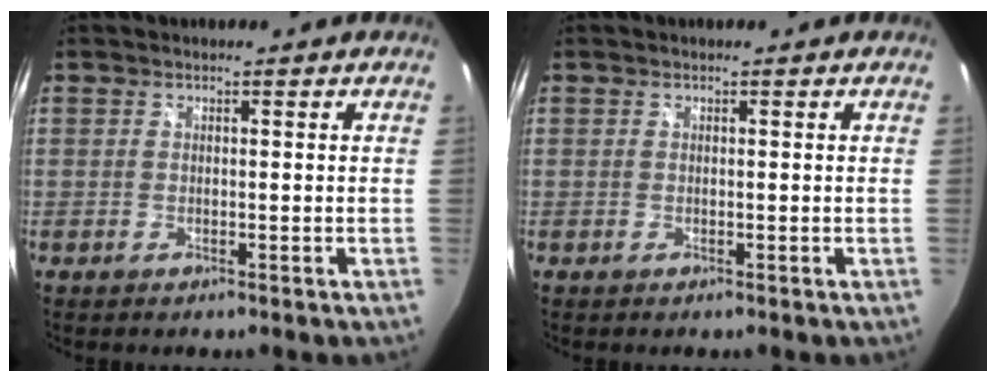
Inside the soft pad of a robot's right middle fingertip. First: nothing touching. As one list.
[{"total": 0.0}]